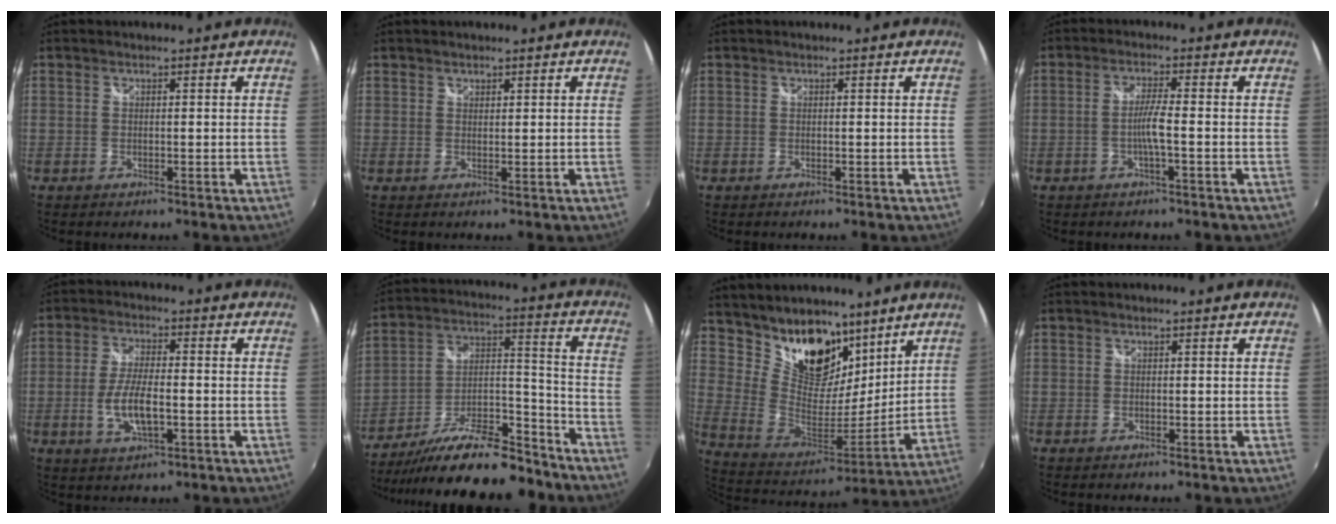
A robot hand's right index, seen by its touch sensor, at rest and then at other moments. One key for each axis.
{"total": 0.8, "fx": 0.7, "fy": 0.4, "fz": 0.0, "tx": 0.002, "ty": 0.001, "tz": 0.012}
{"total": 0.0}
{"total": 3.6, "fx": -1.2, "fy": -0.4, "fz": 3.4, "tx": -0.067, "ty": 0.001, "tz": -0.023}
{"total": 8.0, "fx": -2.0, "fy": 2.8, "fz": 7.2, "tx": -0.148, "ty": -0.006, "tz": -0.035}
{"total": 21.9, "fx": -17.1, "fy": 6.8, "fz": 11.9, "tx": -0.211, "ty": -0.002, "tz": -0.264}
{"total": 17.5, "fx": 11.9, "fy": 10.2, "fz": 7.8, "tx": -0.170, "ty": 0.007, "tz": 0.222}
{"total": 0.0}